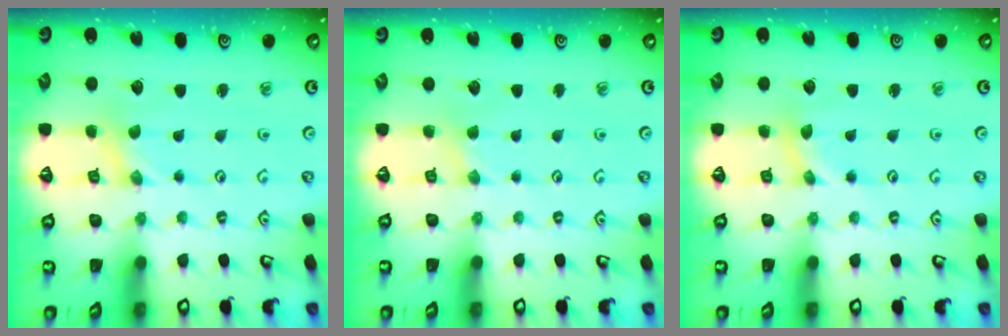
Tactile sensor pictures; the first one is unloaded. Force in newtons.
{"total": 1.4, "press": 1.4, "slide": 0.3}
{"total": 2.9, "press": 2.8, "slide": 0.4}